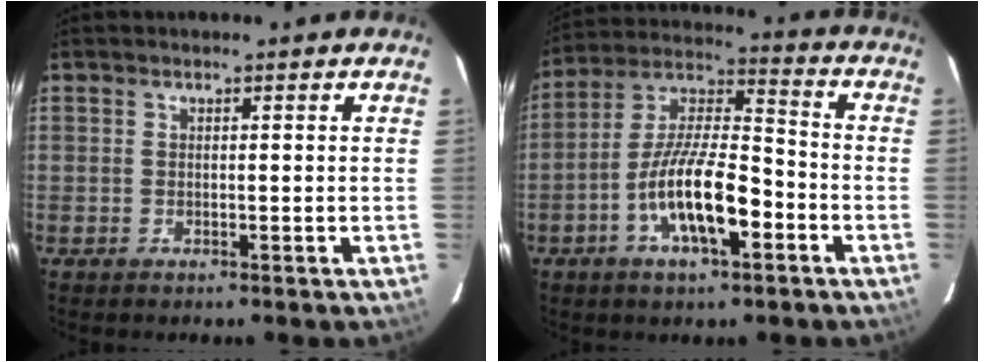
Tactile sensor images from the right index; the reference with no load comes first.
{"total": 14.5, "force": [-5.9, 4.6, 12.5], "torque": [-0.242, 0.003, -0.107]}